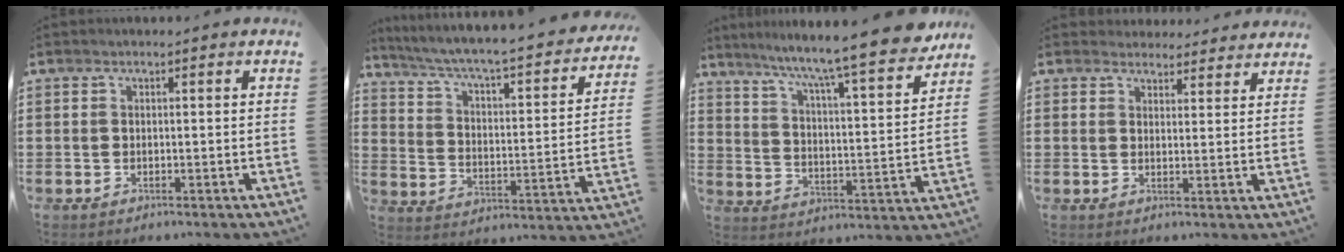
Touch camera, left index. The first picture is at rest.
{"total": 3.9, "force": [3.1, 0.1, 2.5], "torque": [-0.066, -0.039, 0.039]}
{"total": 8.6, "force": [7.6, -0.6, 4.1], "torque": [-0.095, -0.067, 0.116]}
{"total": 3.5, "force": [3.4, 0.8, 0.1], "torque": [-0.004, -0.012, 0.063]}